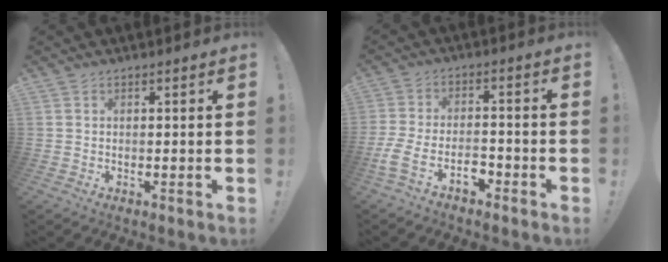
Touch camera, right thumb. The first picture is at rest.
{"total": 8.9, "force": [-5.5, 4.6, 5.3], "torque": [-0.113, 0.023, -0.101]}